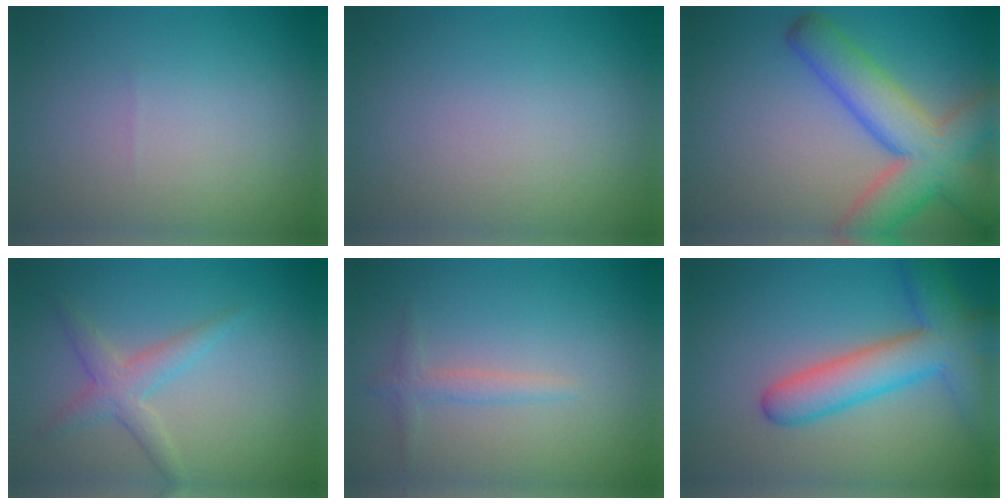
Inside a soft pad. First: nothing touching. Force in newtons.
{"total": 0.0}
{"total": 8.4, "press": 8.4, "slide": 0.4}
{"total": 2.7, "press": 2.7, "slide": 0.1}
{"total": 1.3, "press": 1.3, "slide": 0.0}
{"total": 6.3, "press": 6.3, "slide": 0.3}